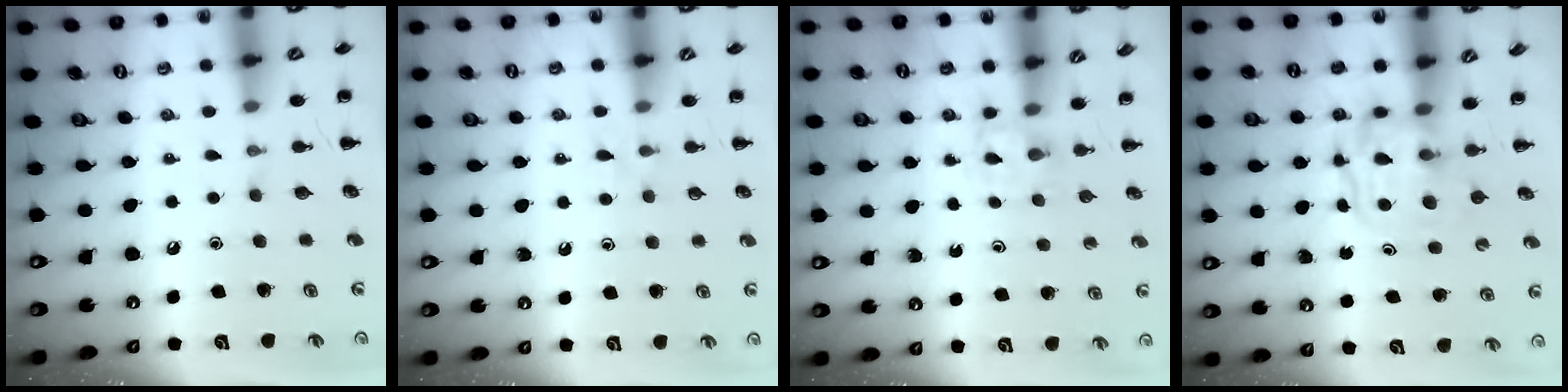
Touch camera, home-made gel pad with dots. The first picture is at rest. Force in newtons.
{"total": 3.0, "press": 2.8, "slide": 1.1}
{"total": 2.3, "press": 2.1, "slide": 0.9}
{"total": 3.6, "press": 3.5, "slide": 0.3}